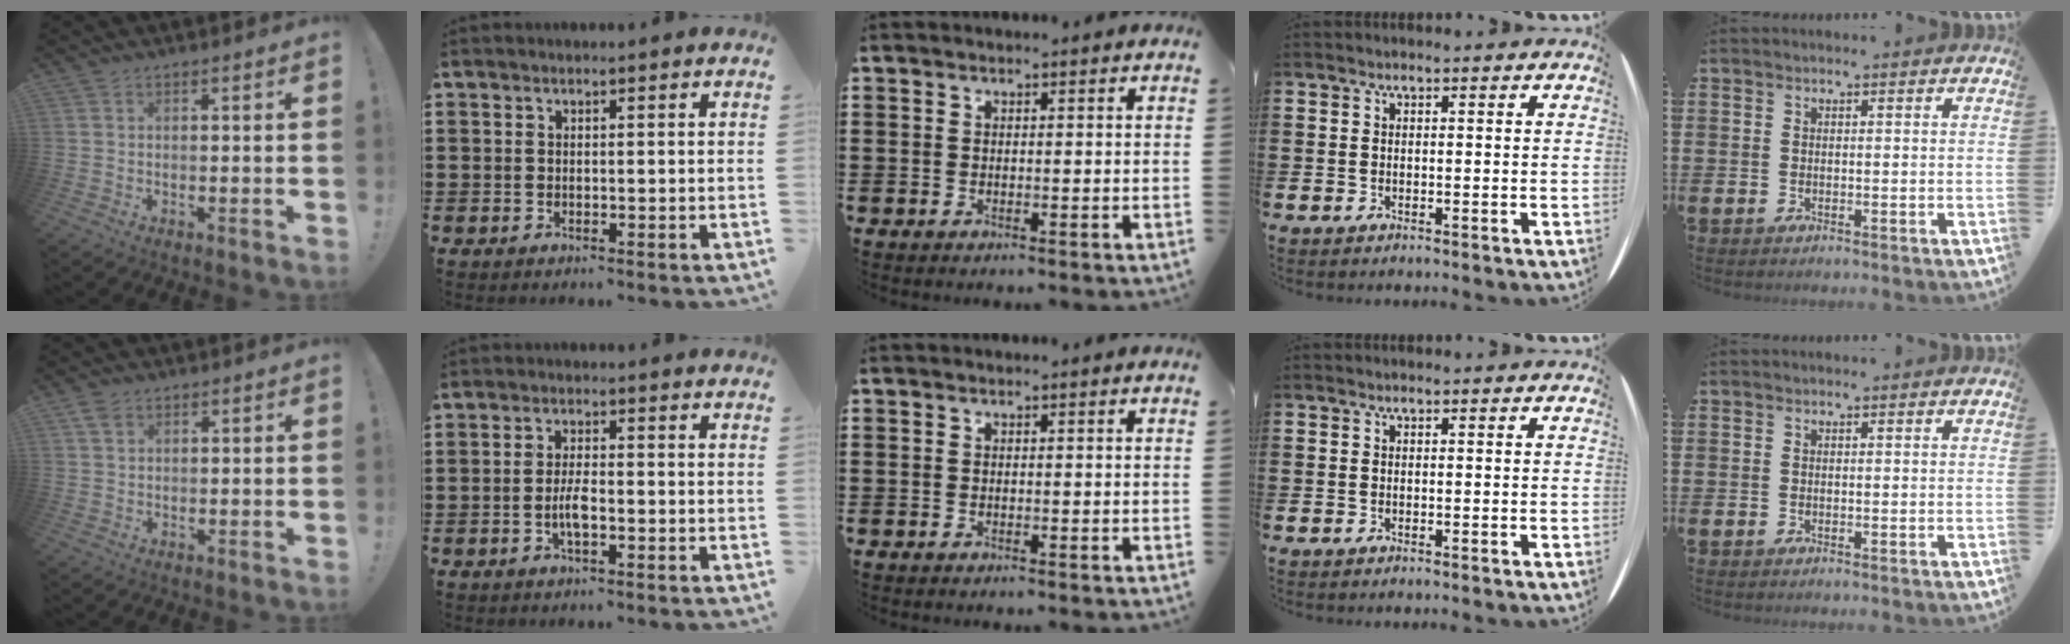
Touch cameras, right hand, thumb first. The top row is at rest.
{"thumb": {"total": 2.4, "force": [1.5, 1.5, 1.2], "torque": [-0.010, -0.004, 0.025]}, "index": {"total": 3.6, "force": [-1.1, 1.0, 3.2], "torque": [-0.072, -0.001, -0.025]}}